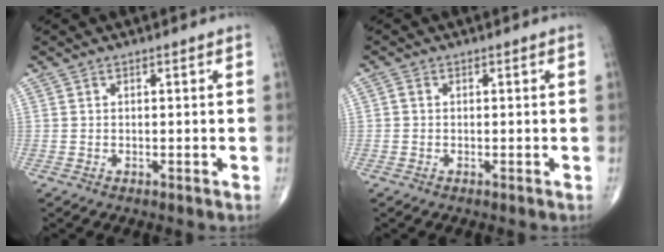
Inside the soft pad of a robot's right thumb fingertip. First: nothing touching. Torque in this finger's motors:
{"motor_torque": [-0.26, 0.07, 0.02, -0.22, 0.01]}